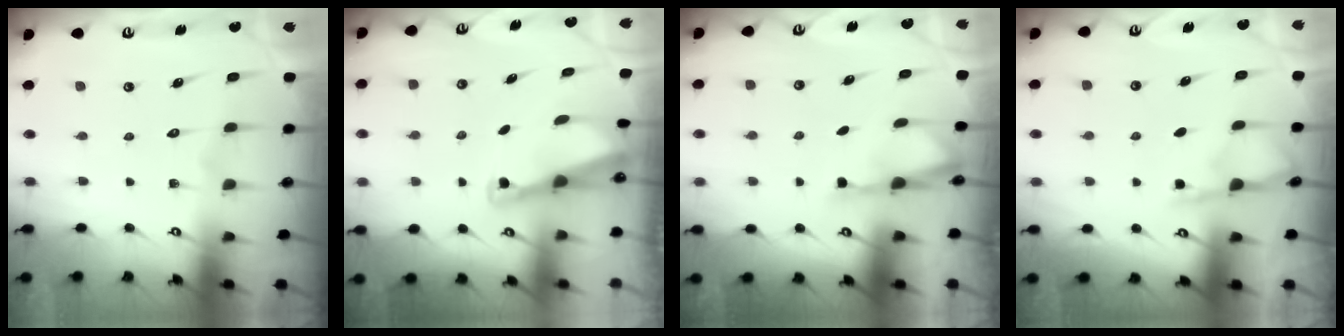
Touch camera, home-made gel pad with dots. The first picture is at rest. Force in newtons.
{"total": 1.9, "press": 1.9, "slide": 0.4}
{"total": 2.4, "press": 2.3, "slide": 0.4}
{"total": 3.5, "press": 3.5, "slide": 0.5}